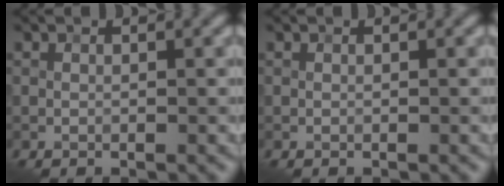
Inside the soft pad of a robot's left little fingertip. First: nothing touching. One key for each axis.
{"total": 0.0}